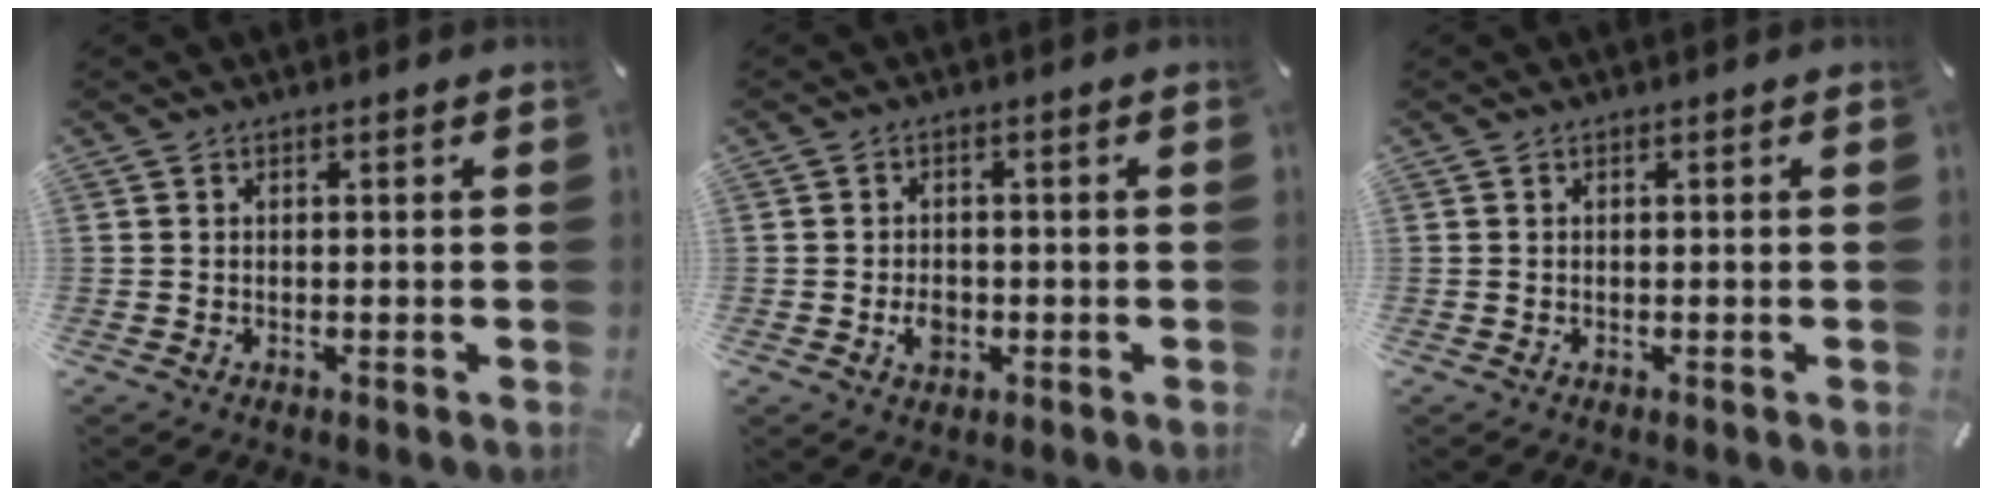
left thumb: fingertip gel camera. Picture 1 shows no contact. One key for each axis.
{"total": 3.7, "fx": -1.0, "fy": 2.8, "fz": 2.3, "tx": -0.046, "ty": 0.003, "tz": -0.018}
{"total": 0.0}